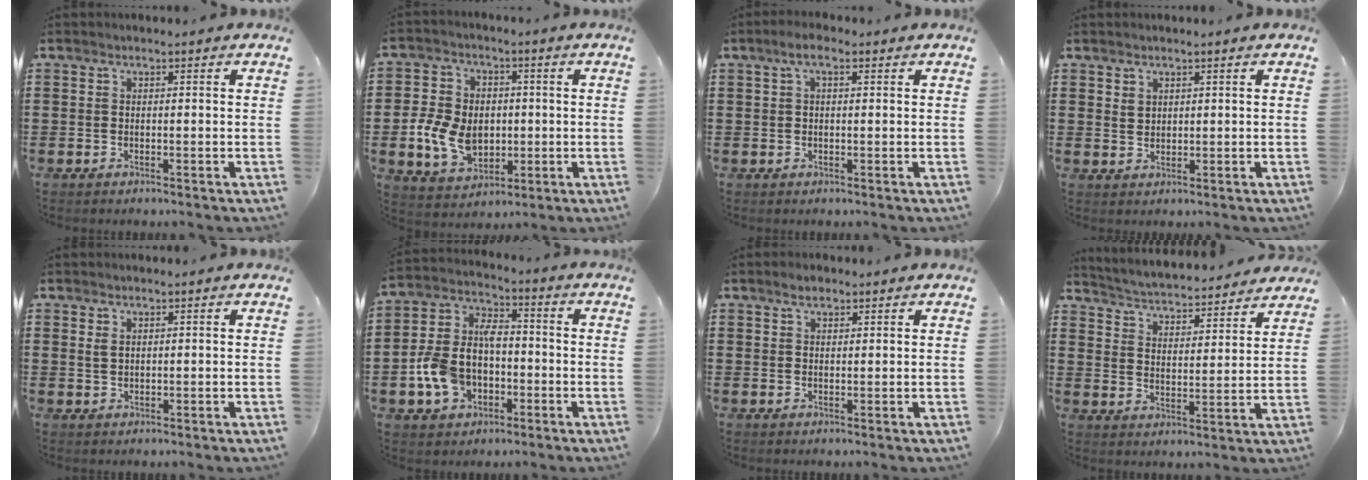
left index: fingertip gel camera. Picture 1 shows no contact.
{"total": 9.4, "force": [-0.9, 7.3, 5.9], "torque": [-0.133, 0.016, -0.016]}
{"total": 2.7, "force": [0.9, 1.1, 2.4], "torque": [-0.049, 0.008, 0.014]}
{"total": 1.6, "force": [1.3, 0.9, 0.4], "torque": [-0.010, 0.001, 0.026]}
{"total": 1.3, "force": [0.7, 0.6, 0.9], "torque": [-0.020, 0.003, 0.013]}
{"total": 9.7, "force": [-2.0, 7.0, 6.4], "torque": [-0.168, 0.009, -0.041]}
{"total": 1.9, "force": [1.4, 0.8, 0.9], "torque": [-0.020, 0.004, 0.026]}
{"total": 3.6, "force": [3.6, -0.3, 0.2], "torque": [-0.028, -0.037, 0.054]}